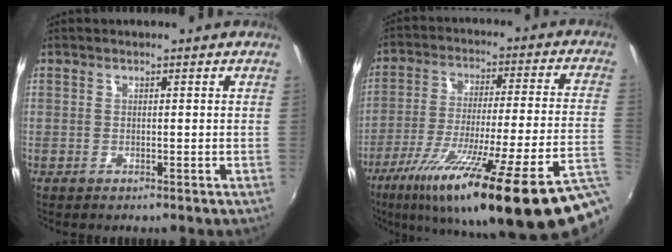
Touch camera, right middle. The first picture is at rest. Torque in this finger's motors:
{"motor_torque": [1.22, -0.92, 1.05, 0.21]}